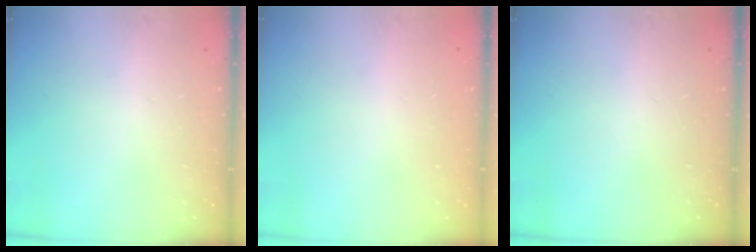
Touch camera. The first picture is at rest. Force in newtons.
{"total": 0.0}
{"total": 0.0}